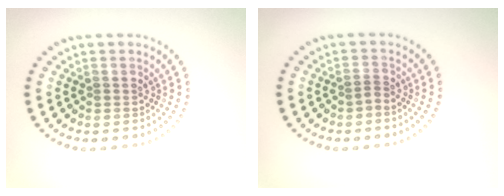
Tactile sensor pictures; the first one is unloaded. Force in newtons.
{"total": 0.6, "press": 0.3, "slide": 0.5}